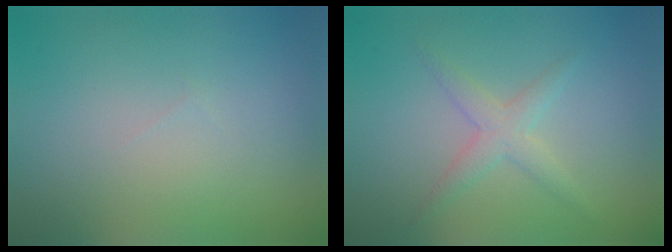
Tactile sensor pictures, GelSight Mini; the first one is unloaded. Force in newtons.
{"total": 2.3, "press": 2.3, "slide": 0.1}